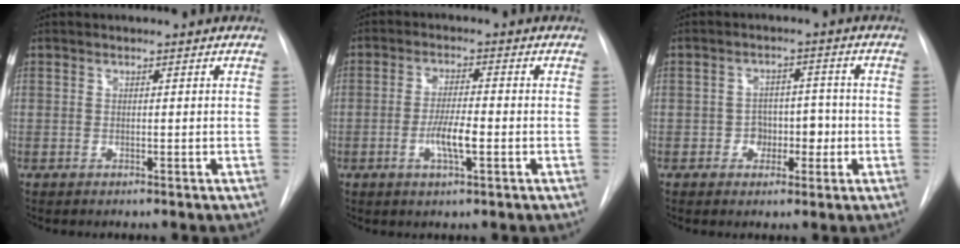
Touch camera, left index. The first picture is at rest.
{"total": 5.2, "force": [-2.0, 0.8, 4.7], "torque": [-0.091, -0.008, -0.035]}
{"total": 4.4, "force": [-1.7, 3.3, 2.4], "torque": [-0.025, 0.011, -0.024]}